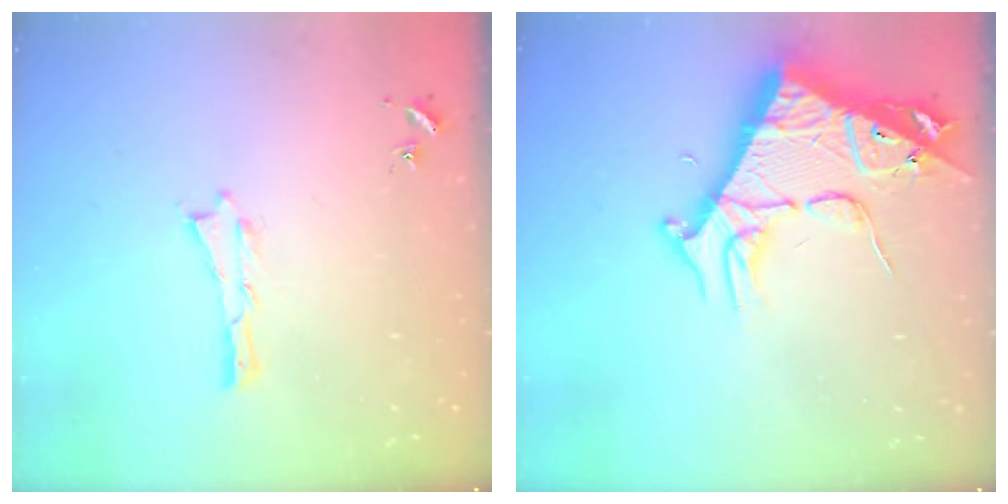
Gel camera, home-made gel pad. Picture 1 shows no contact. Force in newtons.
{"total": 10.3, "press": 10.2, "slide": 1.3}